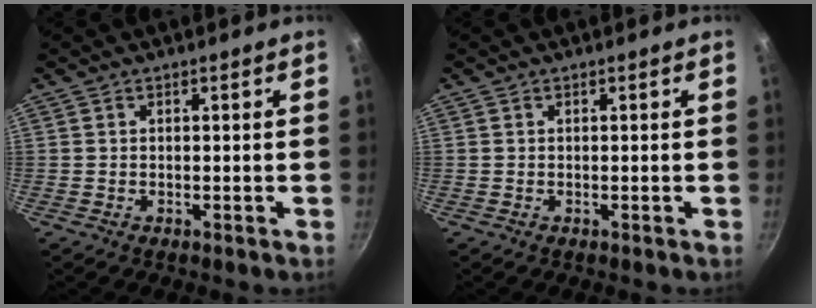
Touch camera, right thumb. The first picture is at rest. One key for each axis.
{"total": 0.0}